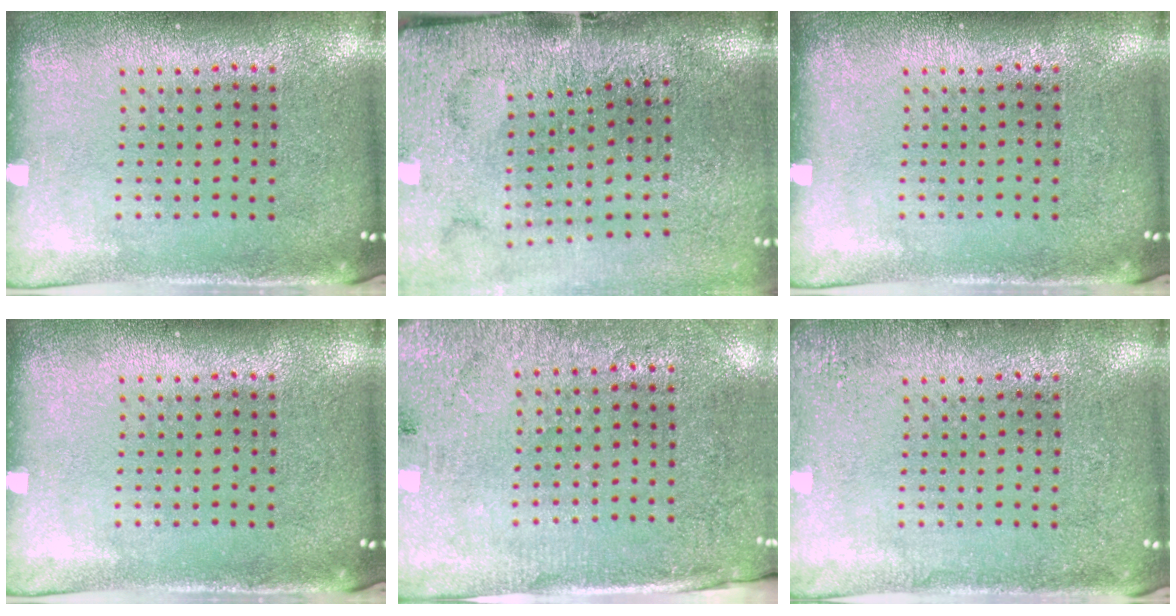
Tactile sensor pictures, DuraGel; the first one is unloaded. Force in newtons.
{"total": 4.5, "press": 3.5, "slide": 2.9}
{"total": 0.0}
{"total": 0.0}
{"total": 2.7, "press": 2.3, "slide": 1.5}
{"total": 1.6, "press": 1.6, "slide": 0.3}